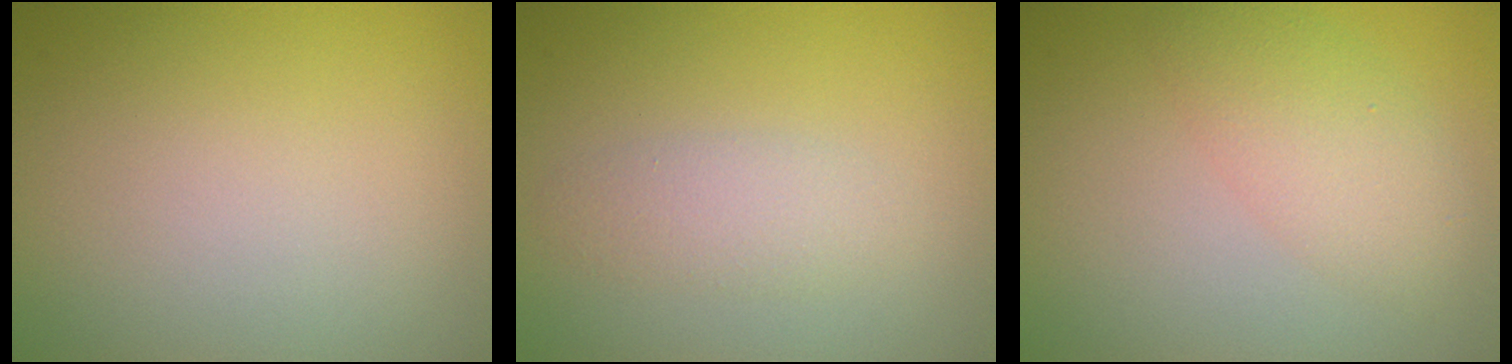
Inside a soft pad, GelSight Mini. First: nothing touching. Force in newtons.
{"total": 1.9, "press": 1.9, "slide": 0.1}
{"total": 3.6, "press": 3.6, "slide": 0.1}